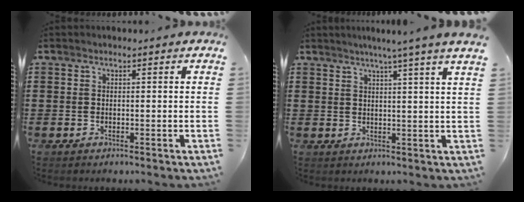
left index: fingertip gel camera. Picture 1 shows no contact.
{"total": 3.7, "force": [2.9, -1.2, 2.0], "torque": [-0.043, -0.010, 0.048]}